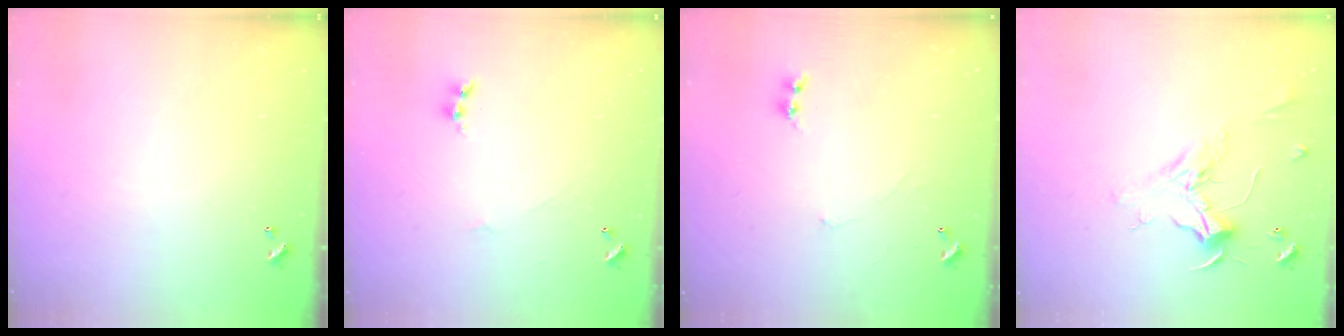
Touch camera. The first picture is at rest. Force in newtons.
{"total": 1.7, "press": 1.6, "slide": 0.6}
{"total": 1.6, "press": 1.5, "slide": 0.5}
{"total": 2.5, "press": 2.3, "slide": 0.8}